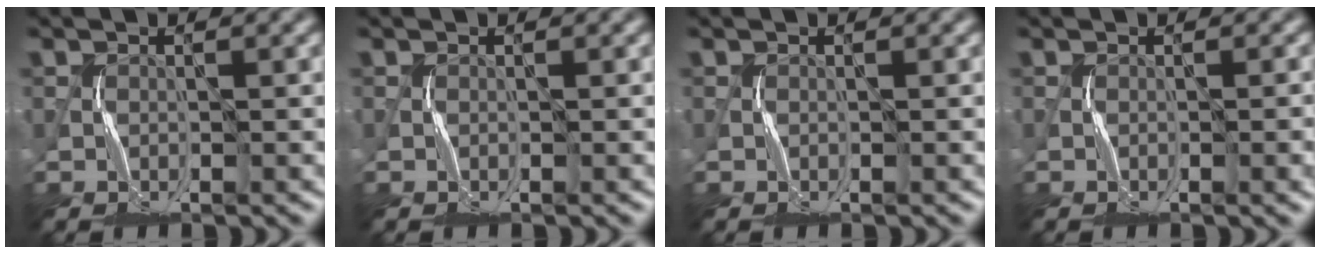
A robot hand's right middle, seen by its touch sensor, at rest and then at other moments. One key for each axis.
{"total": 0.0}
{"total": 0.0}
{"total": 2.2, "fx": -0.4, "fy": 0.6, "fz": 2.1, "tx": -0.015, "ty": 0.006, "tz": -0.001}